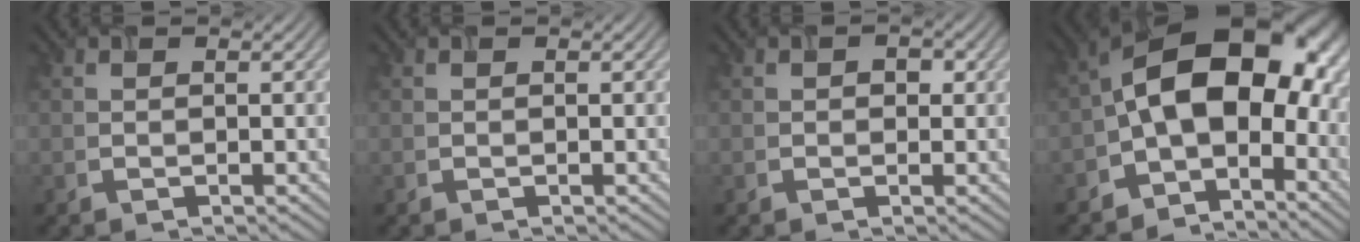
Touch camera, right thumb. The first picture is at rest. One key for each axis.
{"total": 0.0}
{"total": 1.3, "fx": 0.3, "fy": 1.0, "fz": 0.9, "tx": -0.008, "ty": -0.002, "tz": 0.004}
{"total": 14.4, "fx": -2.2, "fy": 8.6, "fz": 11.3, "tx": -0.183, "ty": 0.019, "tz": -0.053}